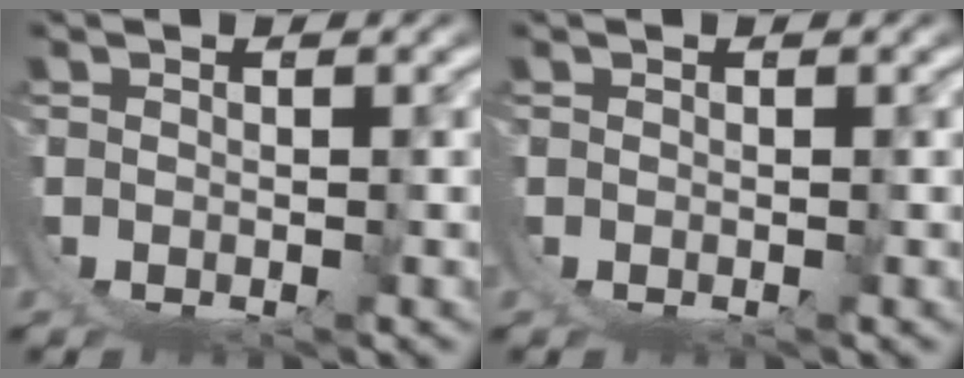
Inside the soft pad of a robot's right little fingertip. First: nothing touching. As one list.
[{"total": 0.0}]